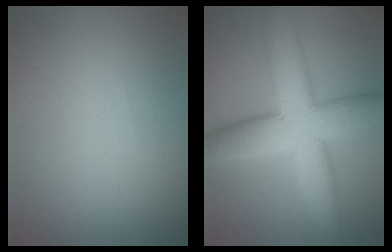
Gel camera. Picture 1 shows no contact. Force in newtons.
{"total": 9.9, "press": 9.9, "slide": 0.4}